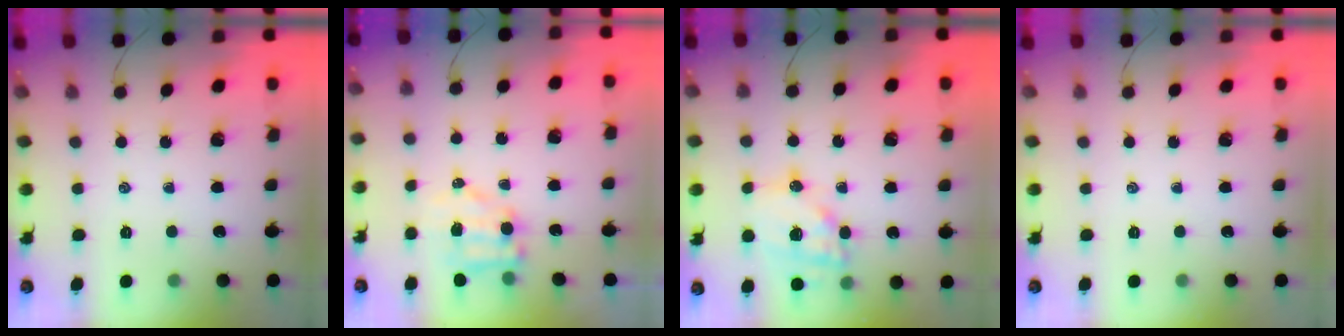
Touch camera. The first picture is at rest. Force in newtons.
{"total": 5.8, "press": 5.8, "slide": 0.7}
{"total": 15.5, "press": 15.1, "slide": 3.5}
{"total": 0.0}